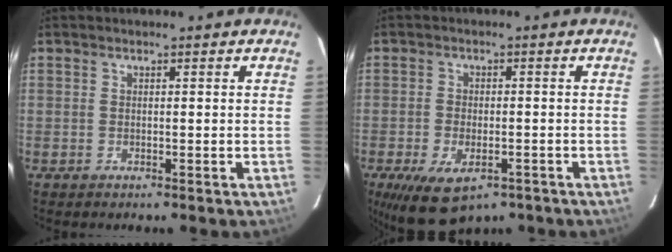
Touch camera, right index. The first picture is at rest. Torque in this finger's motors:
{"motor_torque": [1.19, -0.76, 0.55, 0.12]}